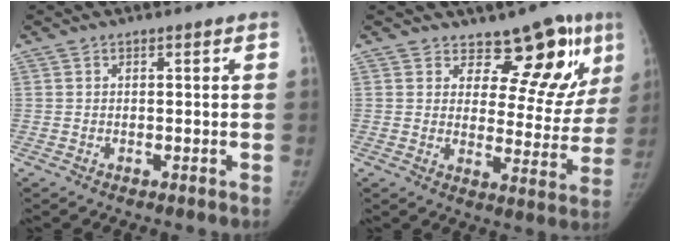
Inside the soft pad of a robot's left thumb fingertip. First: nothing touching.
{"total": 13.8, "force": [9.0, 7.0, 7.7], "torque": [-0.036, -0.059, 0.114]}